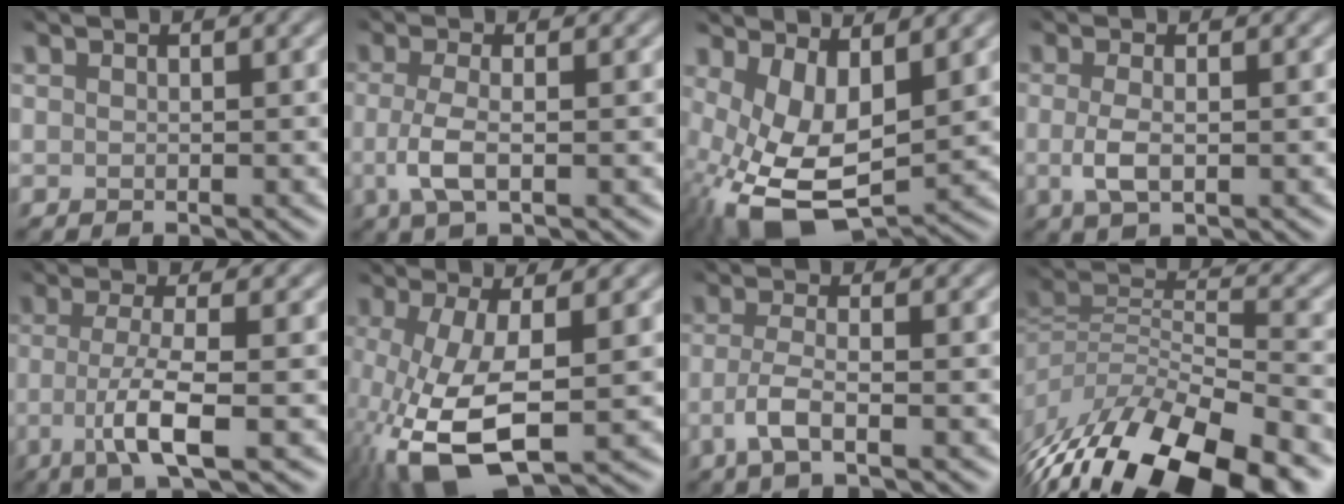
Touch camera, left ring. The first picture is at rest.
{"total": 3.0, "force": [-1.4, 0.7, 2.5], "torque": [-0.061, -0.005, -0.017]}
{"total": 10.2, "force": [-1.4, 5.8, 8.3], "torque": [-0.187, -0.040, 0.005]}
{"total": 2.3, "force": [-0.9, 0.6, 2.0], "torque": [-0.046, -0.002, -0.008]}
{"total": 5.3, "force": [-2.0, 1.0, 4.8], "torque": [-0.089, -0.010, -0.031]}
{"total": 10.9, "force": [-4.1, 4.3, 9.2], "torque": [-0.212, -0.027, -0.052]}
{"total": 3.1, "force": [-1.8, 0.7, 2.3], "torque": [-0.056, -0.008, -0.028]}
{"total": 13.3, "force": [-9.3, 4.7, 8.3], "torque": [-0.168, -0.019, -0.149]}